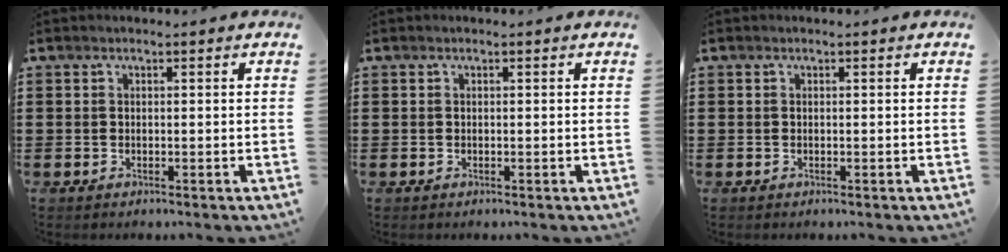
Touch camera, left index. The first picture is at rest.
{"total": 0.0}
{"total": 0.0}